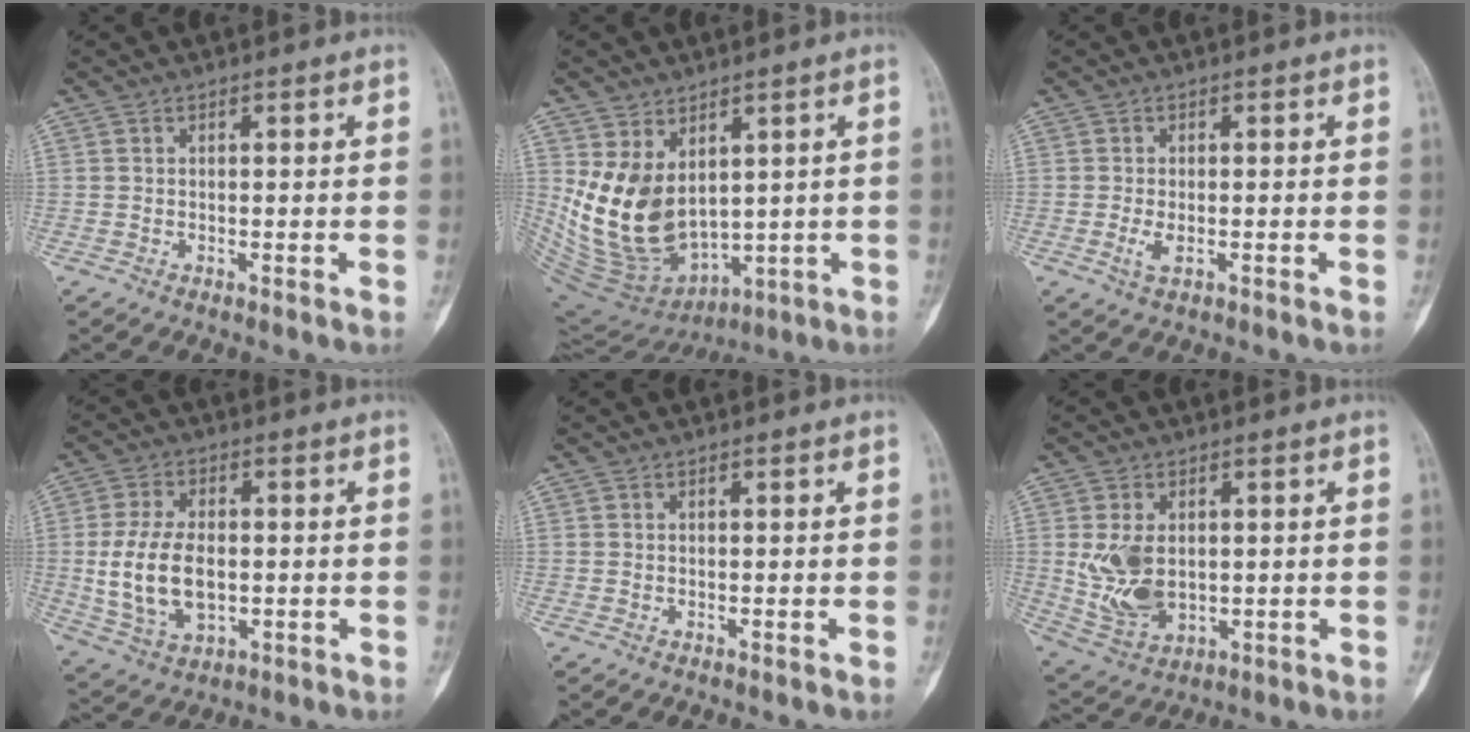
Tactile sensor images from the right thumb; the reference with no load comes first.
{"total": 15.3, "force": [2.6, 10.4, 10.9], "torque": [-0.174, -0.032, 0.088]}
{"total": 2.6, "force": [-0.8, 1.1, 2.2], "torque": [-0.054, -0.005, -0.014]}
{"total": 12.7, "force": [-0.7, 7.7, 10.1], "torque": [-0.193, -0.003, 0.000]}
{"total": 0.0}
{"total": 10.3, "force": [0.6, 6.7, 7.8], "torque": [-0.144, -0.009, 0.031]}